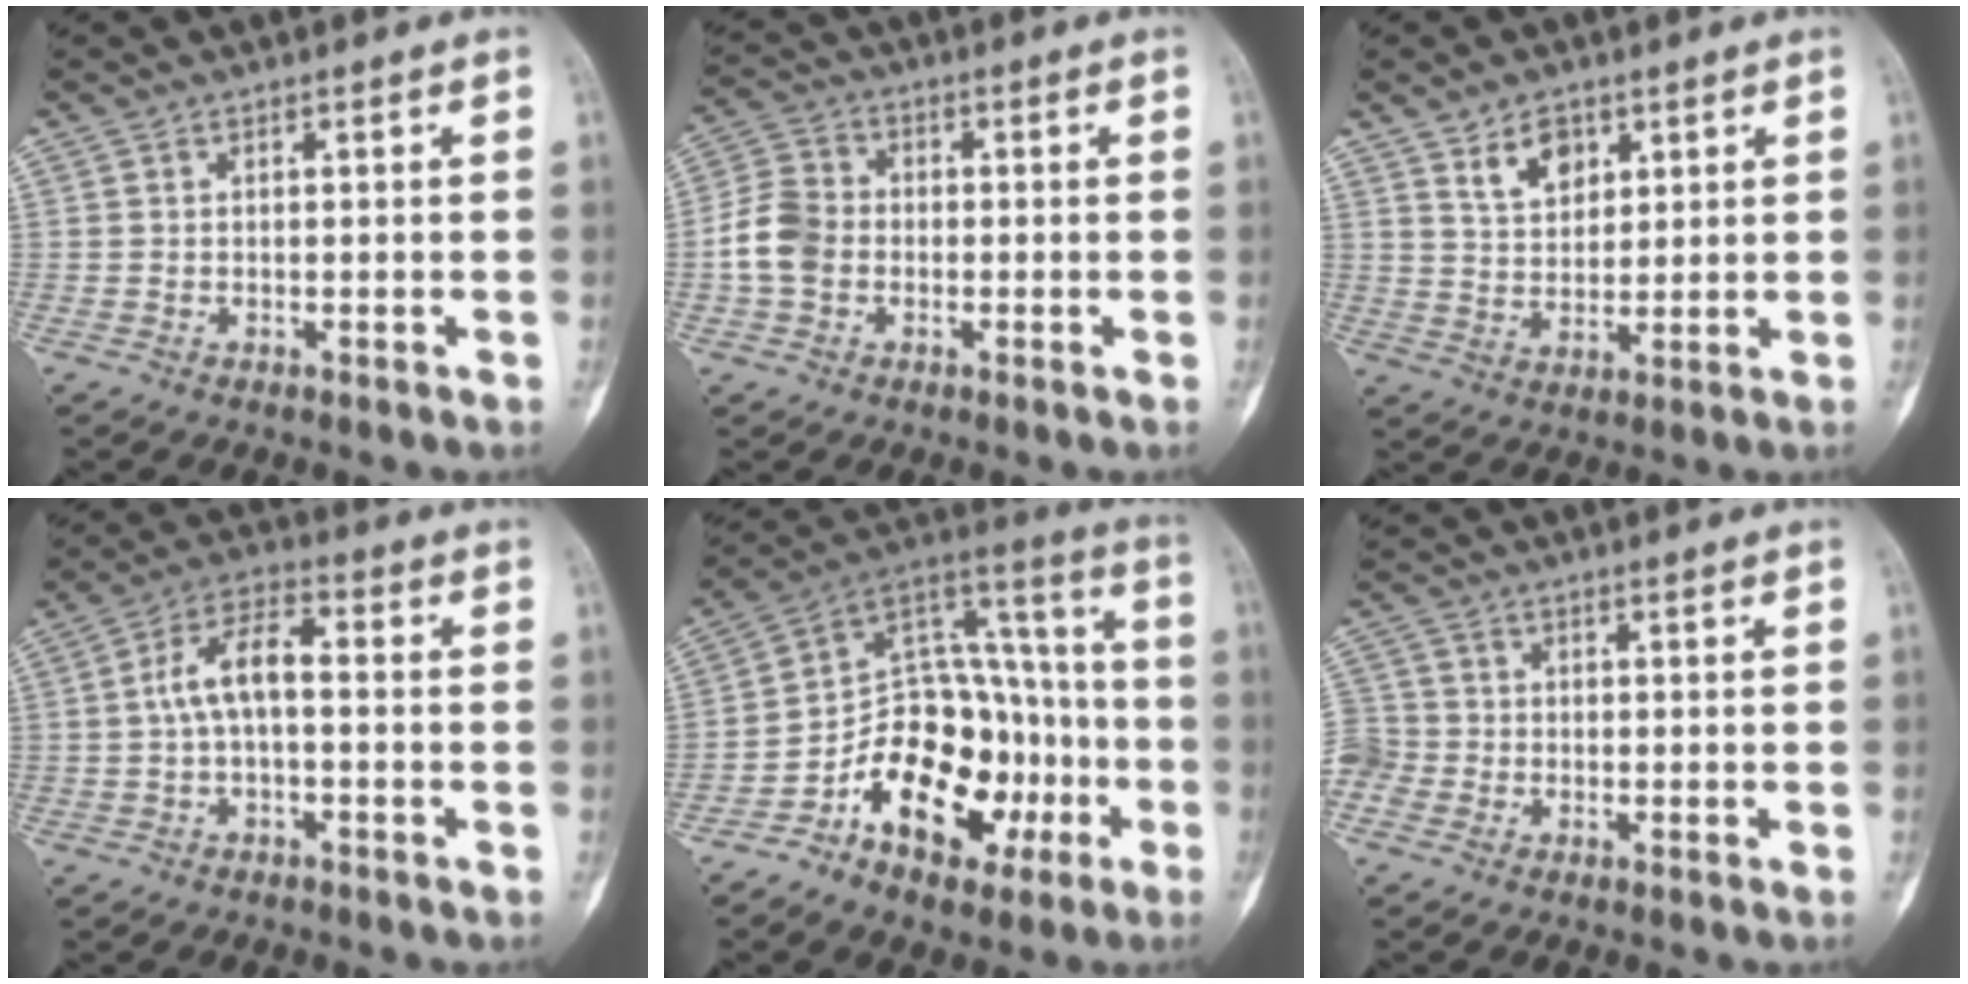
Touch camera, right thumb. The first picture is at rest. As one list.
[{"total": 7.3, "force": [-1.3, 5.9, 4.2], "torque": [-0.075, 0.020, -0.037]}, {"total": 6.4, "force": [3.7, 4.1, 3.4], "torque": [-0.038, -0.026, 0.071]}, {"total": 7.5, "force": [-0.4, 3.5, 6.6], "torque": [-0.124, 0.033, -0.016]}, {"total": 22.2, "force": [-8.0, 14.3, 15.1], "torque": [-0.185, 0.089, -0.120]}, {"total": 6.3, "force": [-2.3, 5.6, 1.7], "torque": [-0.041, 0.015, -0.050]}]